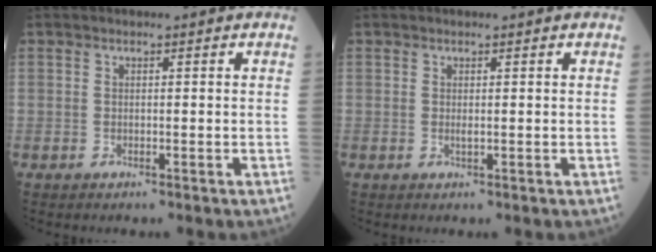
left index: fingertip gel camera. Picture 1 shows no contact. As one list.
[{"total": 0.5, "force": [0.1, 0.1, 0.5], "torque": [-0.015, -0.002, 0.001]}]